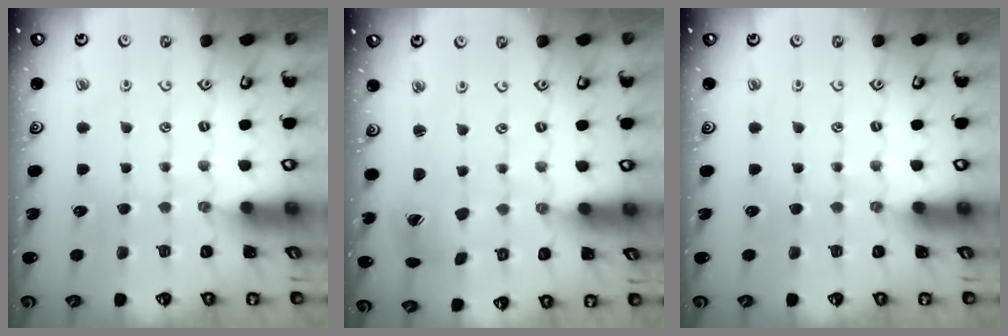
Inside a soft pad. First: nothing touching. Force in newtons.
{"total": 6.4, "press": 6.4, "slide": 0.4}
{"total": 0.0}